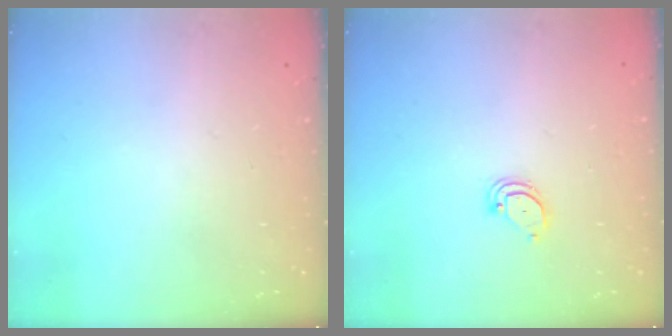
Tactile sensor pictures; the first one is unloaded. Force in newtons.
{"total": 2.9, "press": 2.9, "slide": 0.2}